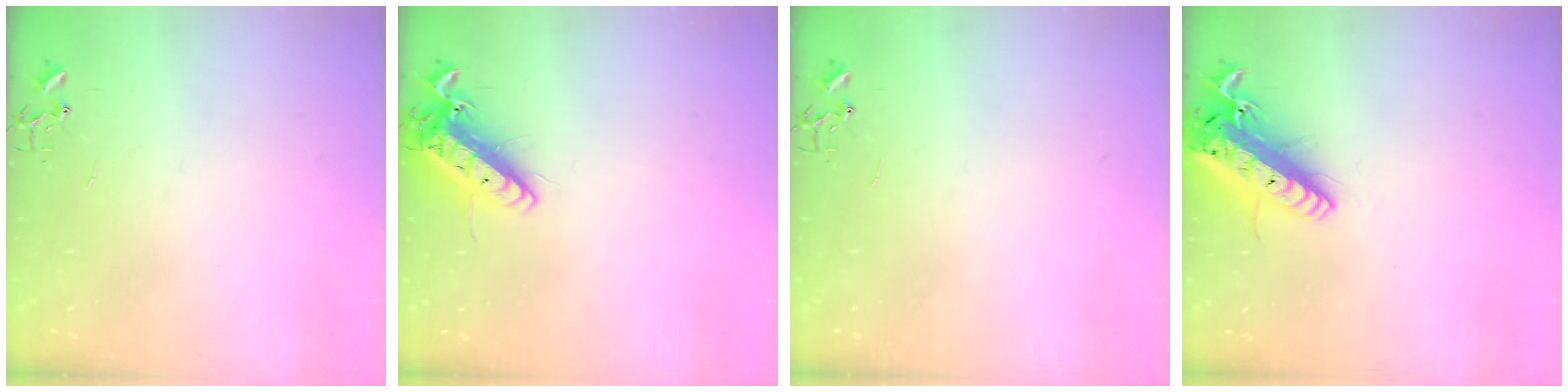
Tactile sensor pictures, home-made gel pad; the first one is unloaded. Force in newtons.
{"total": 15.0, "press": 14.8, "slide": 2.4}
{"total": 0.0}
{"total": 19.8, "press": 19.4, "slide": 4.0}